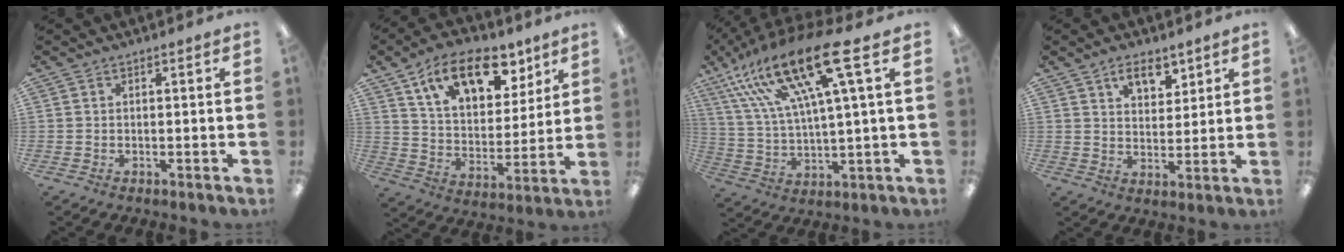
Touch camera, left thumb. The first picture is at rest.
{"total": 17.2, "force": [10.2, 9.2, 10.3], "torque": [-0.161, -0.041, 0.177]}
{"total": 22.1, "force": [12.5, 5.8, 17.3], "torque": [-0.348, -0.058, 0.200]}
{"total": 6.7, "force": [4.7, 3.6, 3.1], "torque": [-0.044, -0.020, 0.083]}